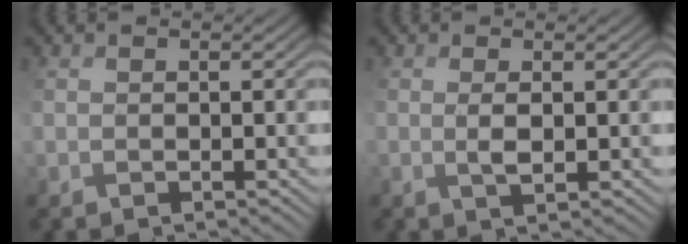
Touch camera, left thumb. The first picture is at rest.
{"total": 1.8, "force": [0.9, 0.0, 1.5], "torque": [-0.033, 0.005, 0.024]}